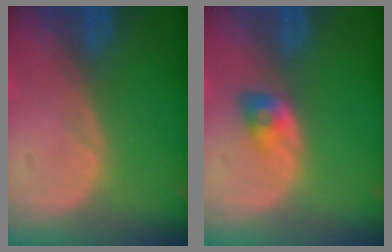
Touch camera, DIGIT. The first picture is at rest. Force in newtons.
{"total": 2.9, "press": 2.5, "slide": 1.5}